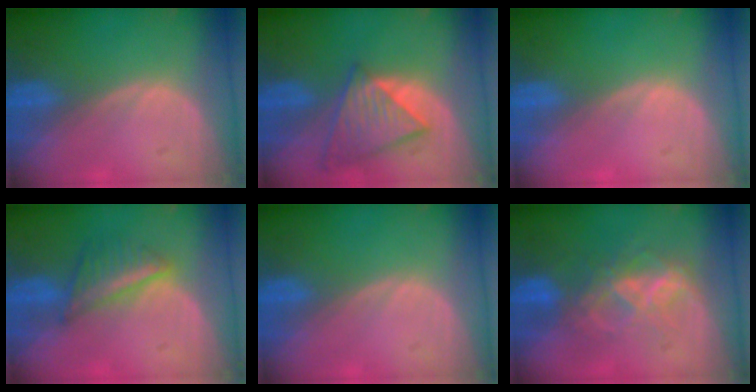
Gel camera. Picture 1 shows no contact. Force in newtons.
{"total": 8.2, "press": 7.2, "slide": 3.9}
{"total": 0.0}
{"total": 5.3, "press": 5.3, "slide": 0.4}
{"total": 0.0}
{"total": 6.5, "press": 6.4, "slide": 1.0}